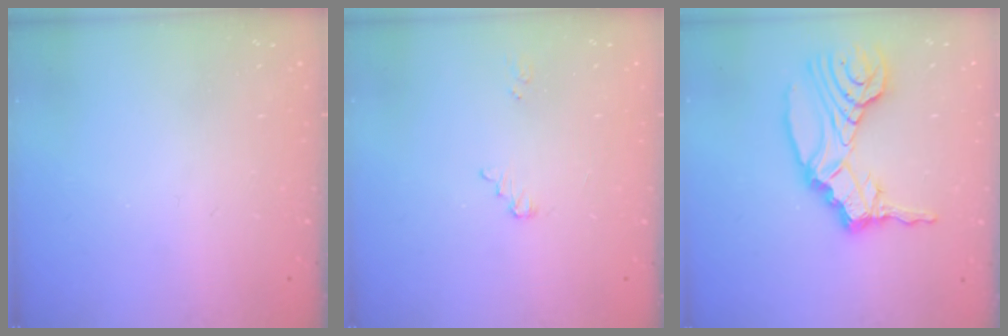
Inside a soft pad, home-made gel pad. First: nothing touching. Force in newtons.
{"total": 2.5, "press": 2.5, "slide": 0.1}
{"total": 15.3, "press": 15.2, "slide": 2.1}